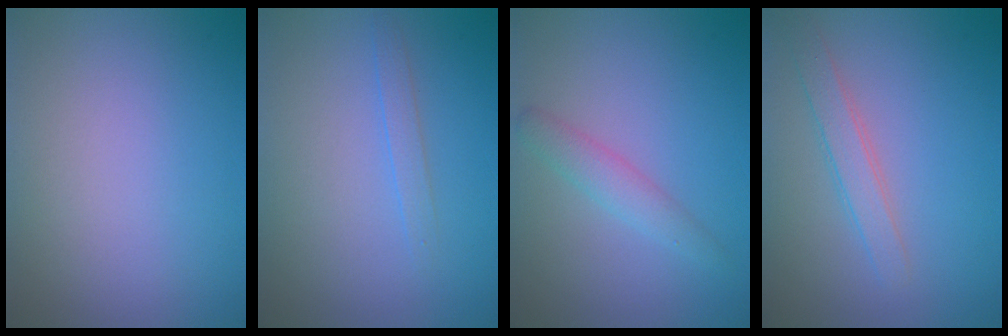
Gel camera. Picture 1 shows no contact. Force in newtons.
{"total": 1.1, "press": 1.1, "slide": 0.2}
{"total": 2.1, "press": 2.1, "slide": 0.0}
{"total": 2.3, "press": 2.3, "slide": 0.1}